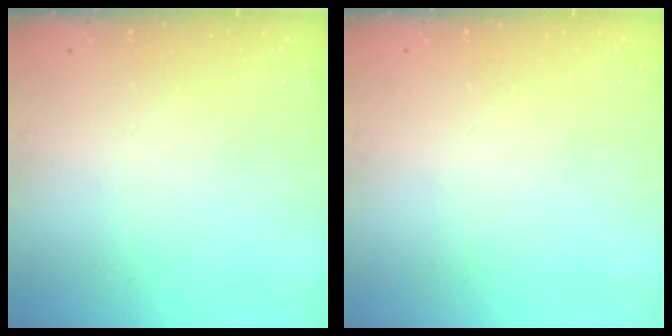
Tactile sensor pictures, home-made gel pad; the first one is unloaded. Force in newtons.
{"total": 0.0}